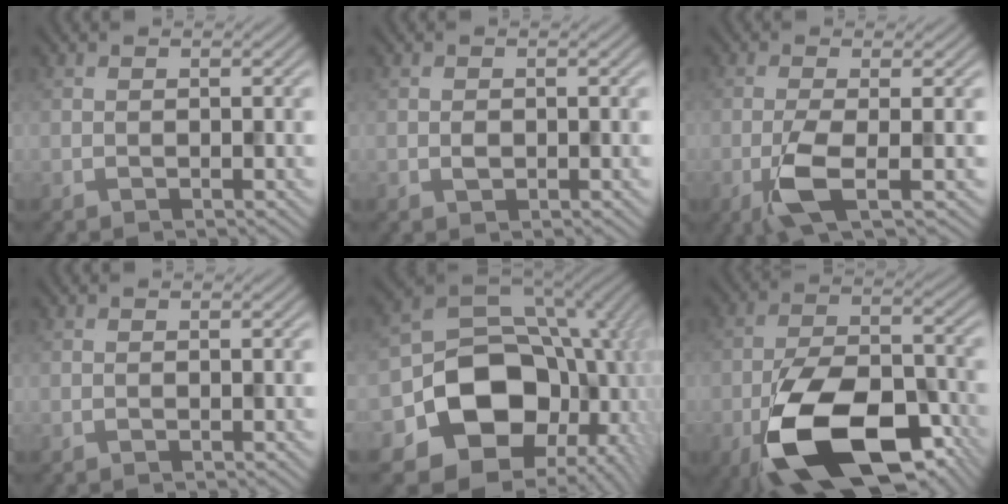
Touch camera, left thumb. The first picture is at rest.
{"total": 0.9, "force": [-0.2, 0.6, 0.6], "torque": [-0.011, -0.003, -0.005]}
{"total": 4.8, "force": [-1.6, 0.8, 4.5], "torque": [-0.095, -0.001, -0.040]}
{"total": 0.0}
{"total": 17.5, "force": [-4.6, 13.5, 10.2], "torque": [-0.186, -0.052, -0.062]}
{"total": 17.3, "force": [-8.8, 8.4, 12.3], "torque": [-0.235, -0.025, -0.159]}